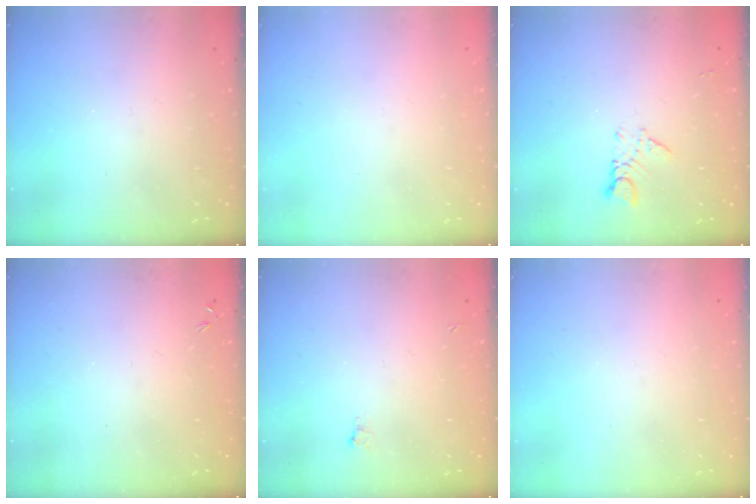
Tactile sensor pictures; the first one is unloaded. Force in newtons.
{"total": 0.0}
{"total": 3.0, "press": 2.9, "slide": 0.4}
{"total": 0.0}
{"total": 3.2, "press": 3.1, "slide": 0.5}
{"total": 0.0}